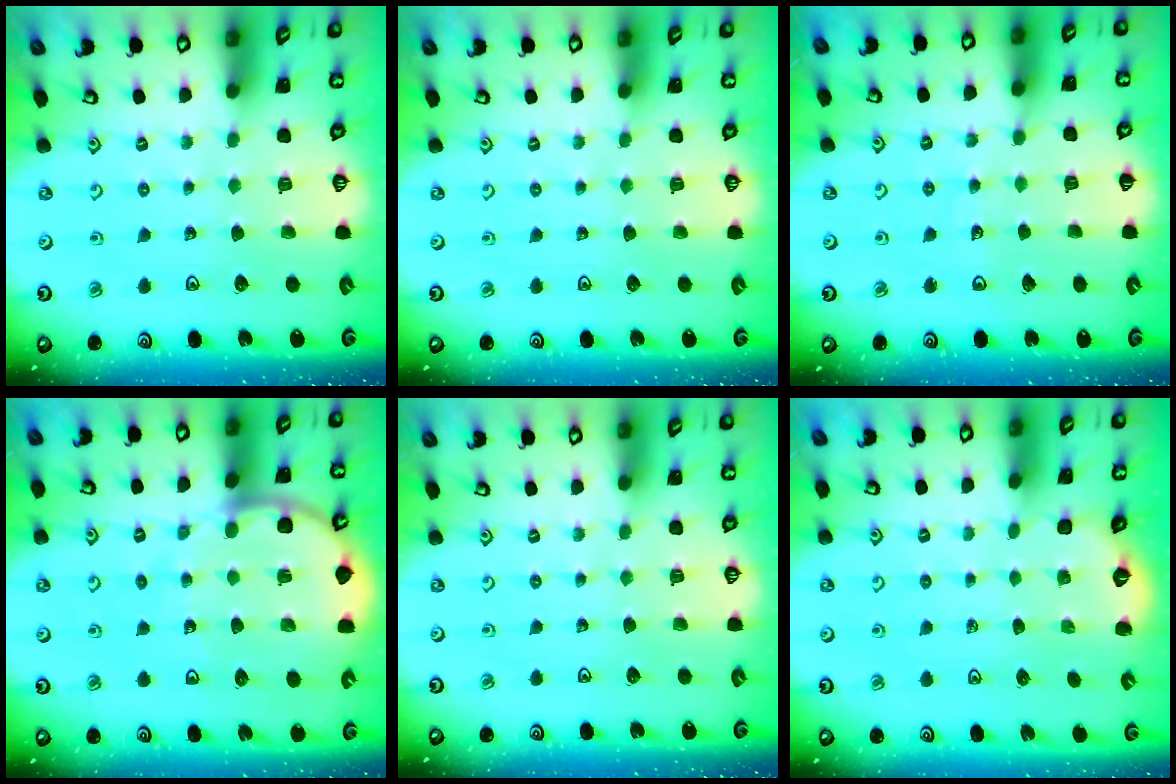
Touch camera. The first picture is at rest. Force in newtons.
{"total": 0.0}
{"total": 2.2, "press": 2.2, "slide": 0.2}
{"total": 8.9, "press": 8.8, "slide": 1.1}
{"total": 0.0}
{"total": 1.4, "press": 0.8, "slide": 1.2}